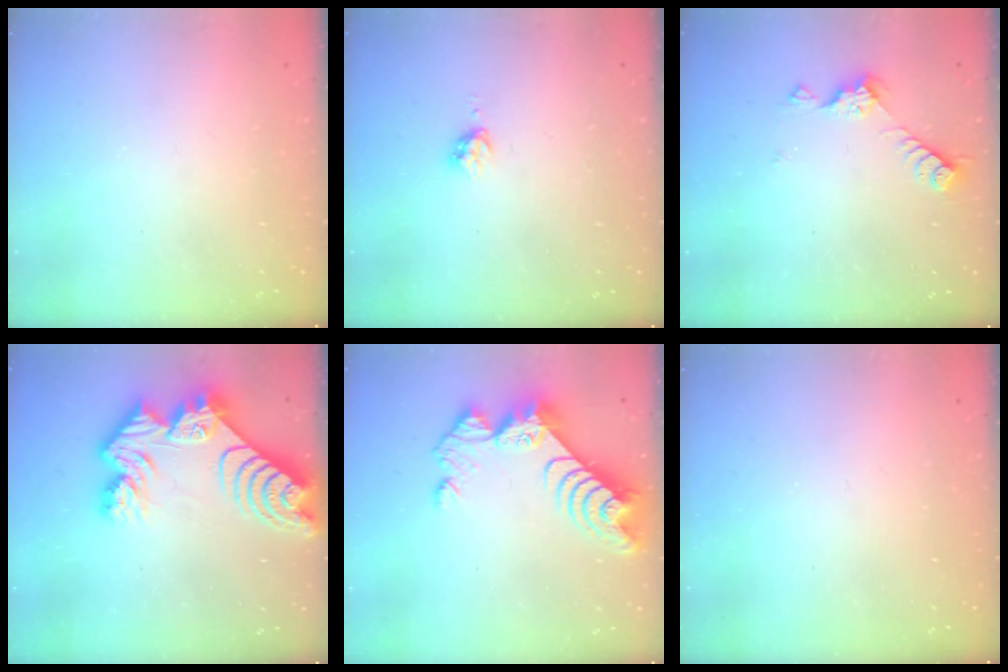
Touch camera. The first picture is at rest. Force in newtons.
{"total": 3.5, "press": 3.5, "slide": 0.3}
{"total": 6.6, "press": 6.6, "slide": 0.6}
{"total": 17.3, "press": 17.3, "slide": 1.3}
{"total": 12.7, "press": 12.7, "slide": 0.8}
{"total": 0.0}